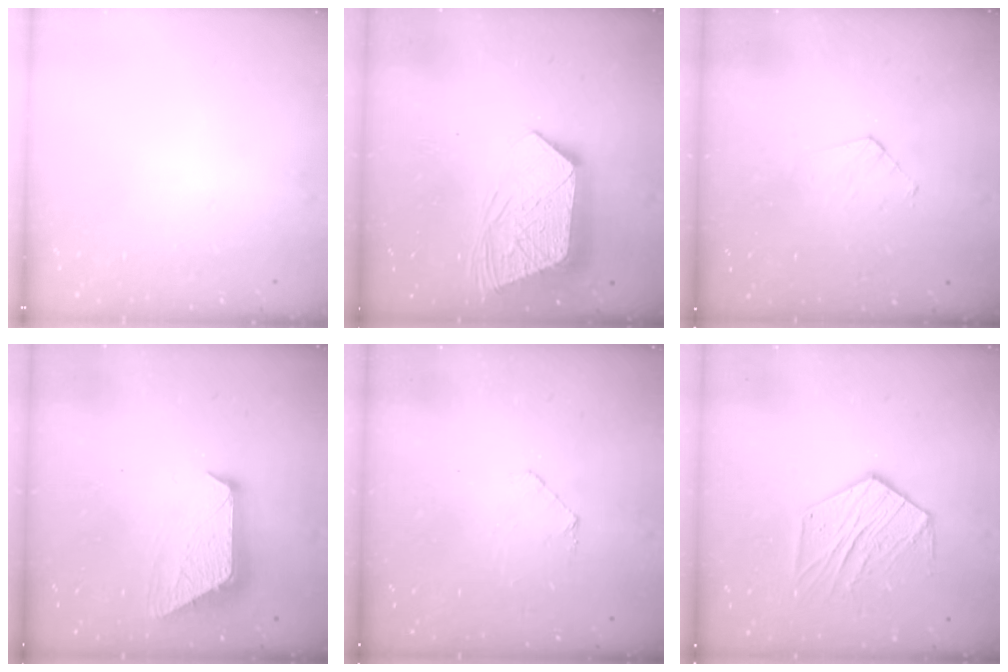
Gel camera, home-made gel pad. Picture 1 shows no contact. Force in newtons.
{"total": 13.7, "press": 13.7, "slide": 1.1}
{"total": 3.9, "press": 3.9, "slide": 0.3}
{"total": 10.2, "press": 10.1, "slide": 0.5}
{"total": 6.2, "press": 6.1, "slide": 0.6}
{"total": 11.9, "press": 11.8, "slide": 0.7}